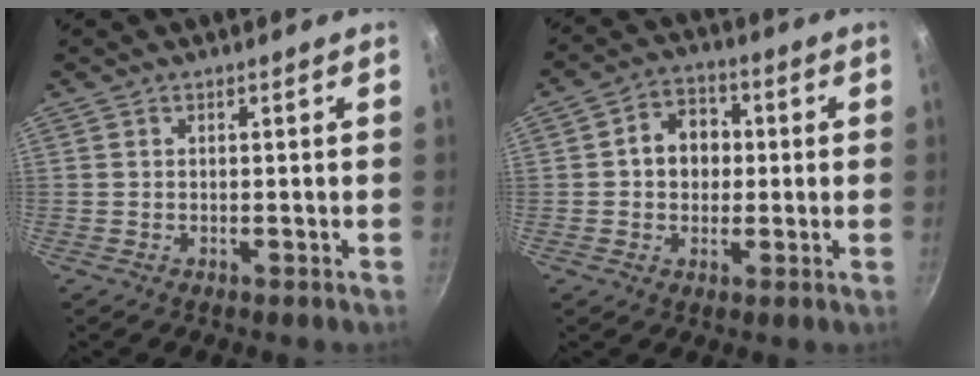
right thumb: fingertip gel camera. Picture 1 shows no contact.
{"total": 8.0, "force": [0.5, 6.5, 4.6], "torque": [-0.036, 0.012, -0.003]}